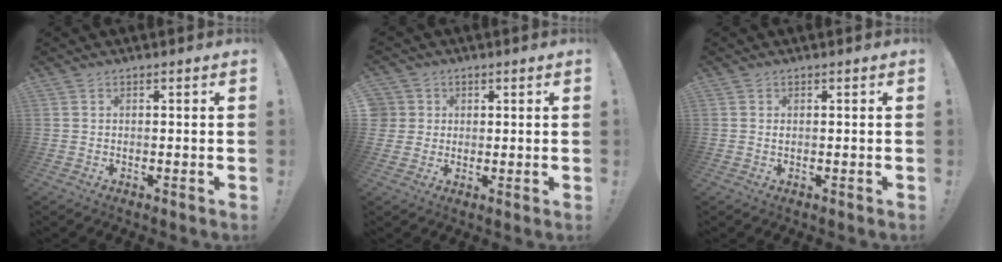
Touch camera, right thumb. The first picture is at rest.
{"total": 4.3, "force": [1.1, 4.1, 0.7], "torque": [-0.023, -0.001, 0.021]}
{"total": 0.0}